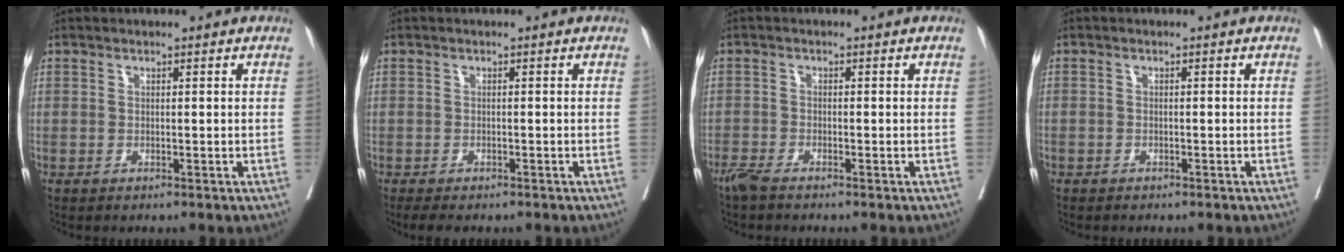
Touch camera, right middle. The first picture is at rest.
{"total": 3.7, "force": [-3.0, 1.4, 1.7], "torque": [-0.024, -0.010, -0.040]}
{"total": 2.0, "force": [-1.8, 0.1, 1.0], "torque": [-0.026, -0.006, -0.039]}
{"total": 1.0, "force": [-0.7, 0.8, -0.1], "torque": [-0.011, 0.003, -0.012]}